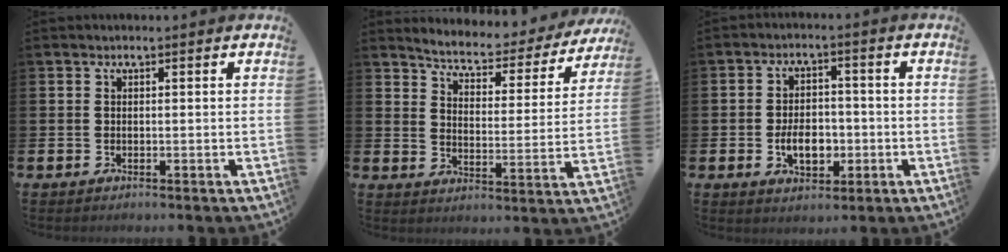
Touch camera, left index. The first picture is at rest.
{"total": 4.4, "force": [4.2, 0.9, 0.8], "torque": [-0.044, -0.036, 0.065]}
{"total": 5.2, "force": [-1.3, 3.5, 3.6], "torque": [-0.052, 0.003, -0.027]}